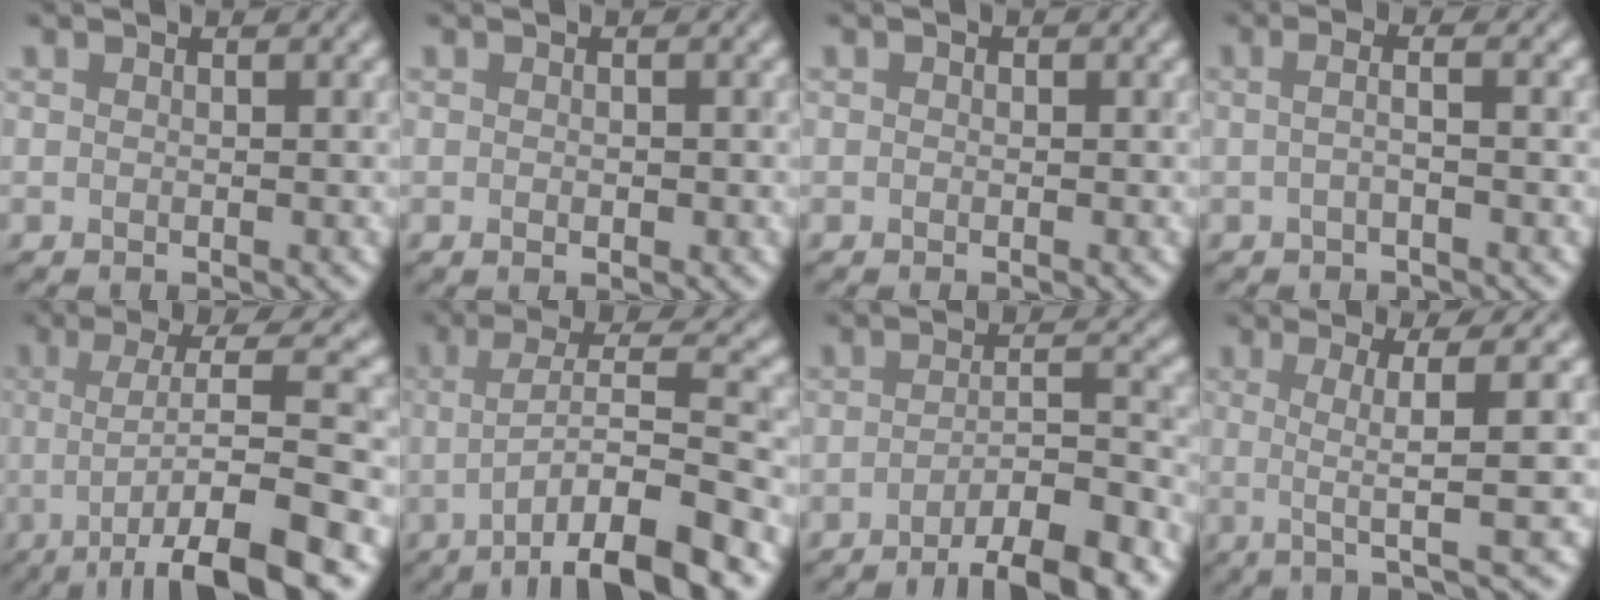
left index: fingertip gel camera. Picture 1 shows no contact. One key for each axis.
{"total": 0.9, "fx": -0.1, "fy": 0.3, "fz": 0.9, "tx": -0.001, "ty": 0.005, "tz": 0.004}
{"total": 0.5, "fx": -0.2, "fy": -0.3, "fz": -0.3, "tx": 0.001, "ty": 0.005, "tz": 0.005}
{"total": 1.4, "fx": -0.2, "fy": 0.3, "fz": 1.3, "tx": -0.021, "ty": 0.003, "tz": -0.005}
{"total": 11.0, "fx": -2.9, "fy": 2.5, "fz": 10.3, "tx": -0.134, "ty": 0.021, "tz": -0.035}
{"total": 9.7, "fx": -4.3, "fy": 2.1, "fz": 8.5, "tx": -0.125, "ty": 0.022, "tz": -0.062}
{"total": 7.8, "fx": -5.1, "fy": 1.5, "fz": 5.7, "tx": -0.070, "ty": 0.017, "tz": -0.065}
{"total": 5.9, "fx": 0.2, "fy": 0.6, "fz": 5.8, "tx": -0.095, "ty": 0.021, "tz": 0.012}